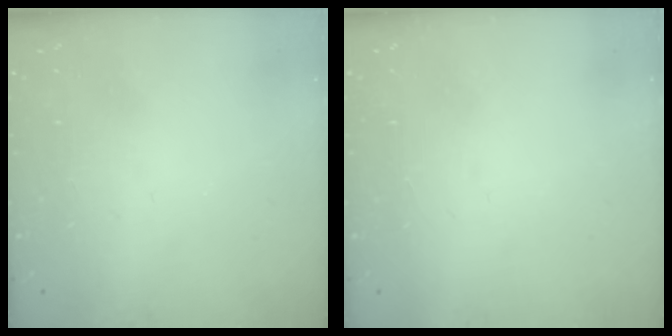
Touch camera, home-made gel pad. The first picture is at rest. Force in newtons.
{"total": 1.5, "press": 1.5, "slide": 0.1}